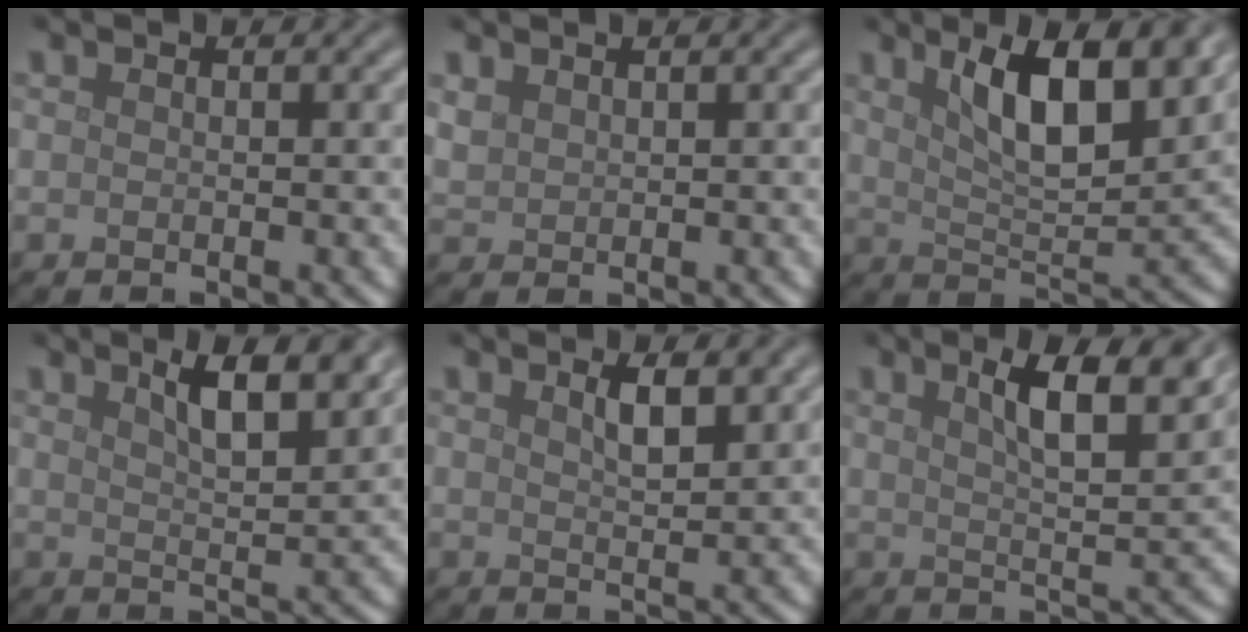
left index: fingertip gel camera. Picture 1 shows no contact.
{"total": 1.3, "force": [1.0, 0.8, 0.4], "torque": [-0.013, 0.001, 0.025]}
{"total": 8.4, "force": [3.9, 2.7, 7.0], "torque": [-0.112, 0.003, 0.065]}
{"total": 5.6, "force": [3.4, 1.6, 4.2], "torque": [-0.055, 0.011, 0.048]}
{"total": 2.7, "force": [1.5, 0.7, 2.1], "torque": [-0.031, 0.002, 0.026]}
{"total": 7.1, "force": [3.6, 1.9, 5.8], "torque": [-0.079, 0.006, 0.056]}